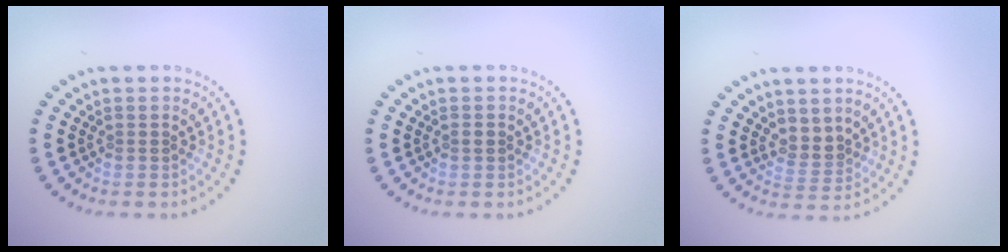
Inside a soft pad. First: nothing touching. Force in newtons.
{"total": 0.5, "press": 0.5, "slide": 0.1}
{"total": 2.0, "press": 1.7, "slide": 1.1}